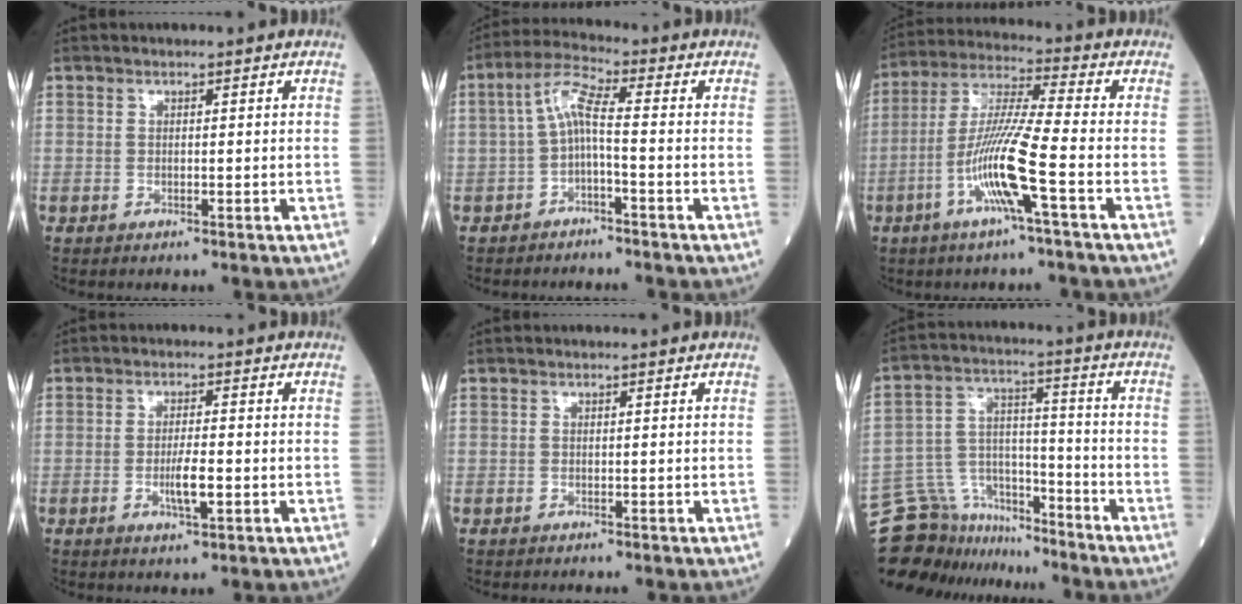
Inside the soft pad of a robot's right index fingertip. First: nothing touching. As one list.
[{"total": 5.4, "force": [-0.9, 0.8, 5.3], "torque": [-0.108, 0.022, -0.020]}, {"total": 11.4, "force": [-4.2, -0.6, 10.6], "torque": [-0.217, -0.002, -0.085]}, {"total": 3.9, "force": [-1.1, 0.5, 3.7], "torque": [-0.071, -0.003, -0.018]}, {"total": 0.0}, {"total": 14.0, "force": [-13.0, 4.9, 1.1], "torque": [-0.027, 0.053, -0.227]}]